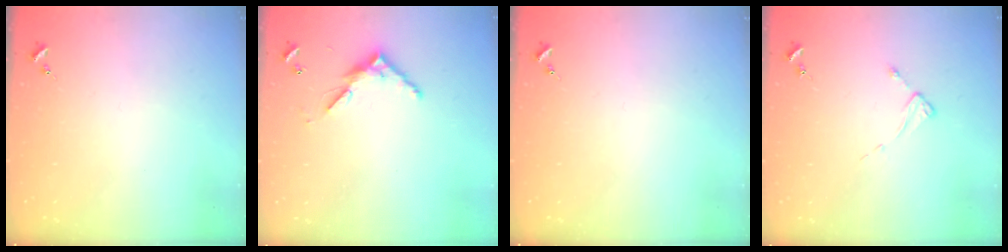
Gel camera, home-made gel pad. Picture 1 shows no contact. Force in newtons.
{"total": 7.4, "press": 7.4, "slide": 0.4}
{"total": 0.0}
{"total": 2.3, "press": 2.3, "slide": 0.3}